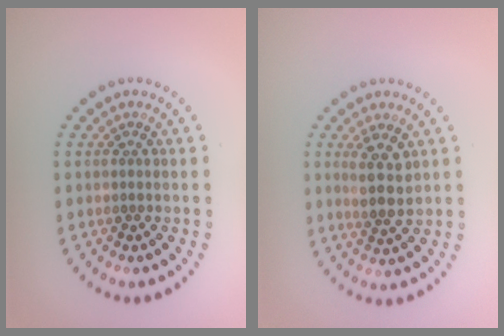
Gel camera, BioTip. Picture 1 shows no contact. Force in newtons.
{"total": 2.7, "press": 2.5, "slide": 1.0}